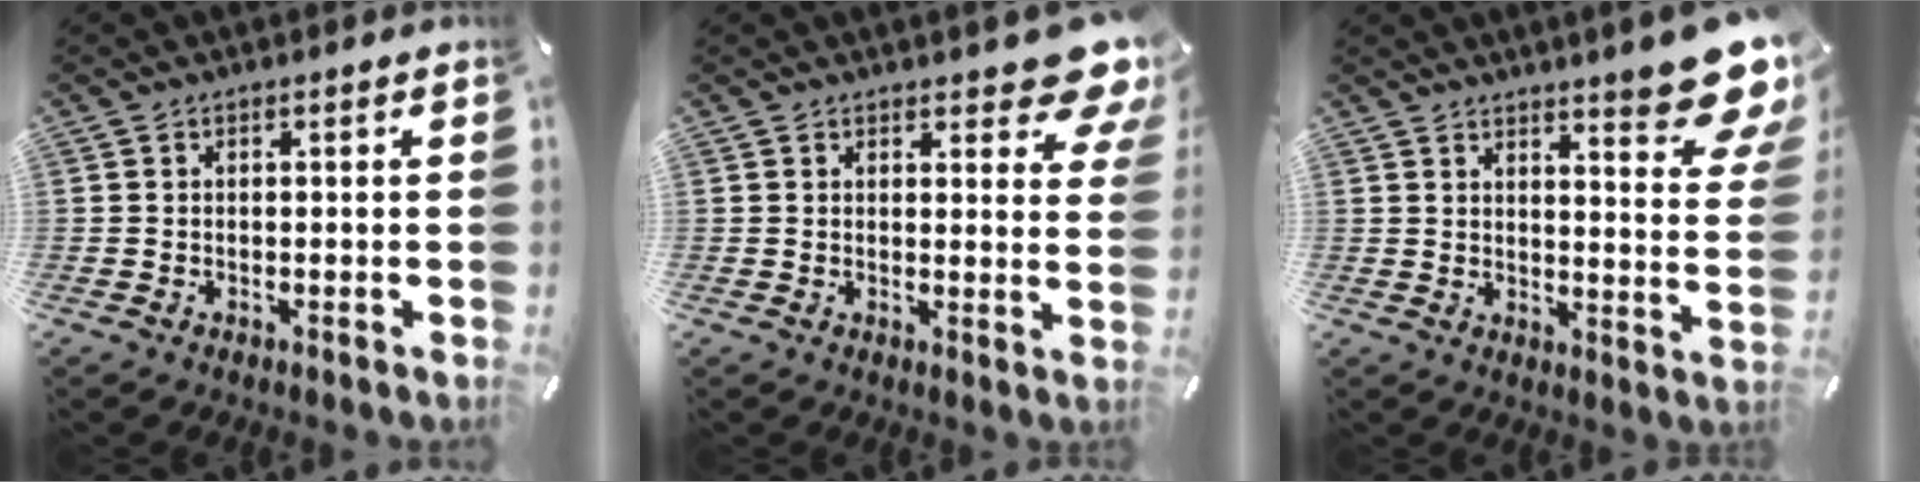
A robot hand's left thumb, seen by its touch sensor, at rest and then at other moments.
{"total": 8.3, "force": [5.9, 3.3, 4.7], "torque": [-0.044, -0.049, 0.102]}
{"total": 13.0, "force": [9.6, 2.8, 8.2], "torque": [-0.103, -0.085, 0.163]}